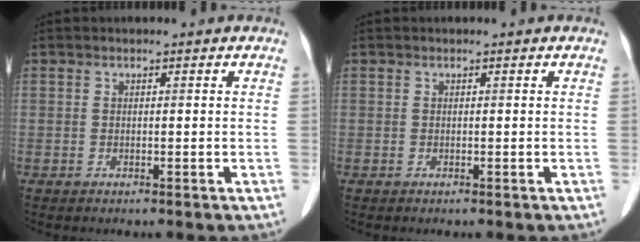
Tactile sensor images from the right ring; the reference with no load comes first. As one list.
[{"total": 0.0}]